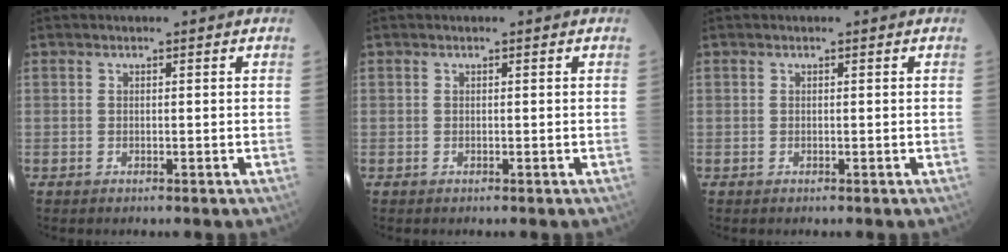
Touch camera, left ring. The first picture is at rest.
{"total": 0.0}
{"total": 0.0}